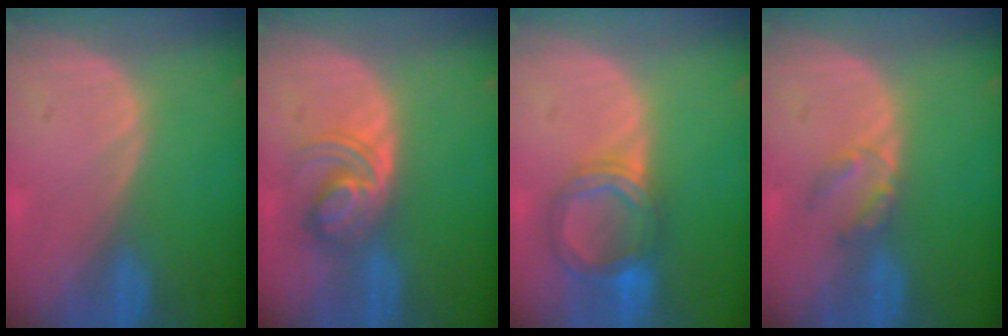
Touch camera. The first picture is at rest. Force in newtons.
{"total": 5.6, "press": 5.4, "slide": 1.1}
{"total": 6.2, "press": 6.1, "slide": 1.2}
{"total": 2.8, "press": 2.8, "slide": 0.3}